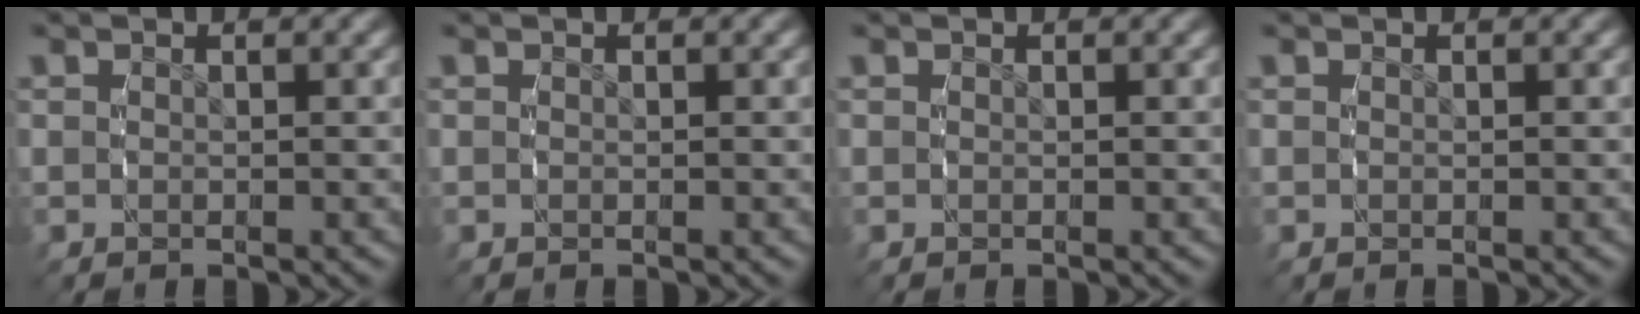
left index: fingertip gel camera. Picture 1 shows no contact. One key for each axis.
{"total": 0.0}
{"total": 0.0}
{"total": 0.0}